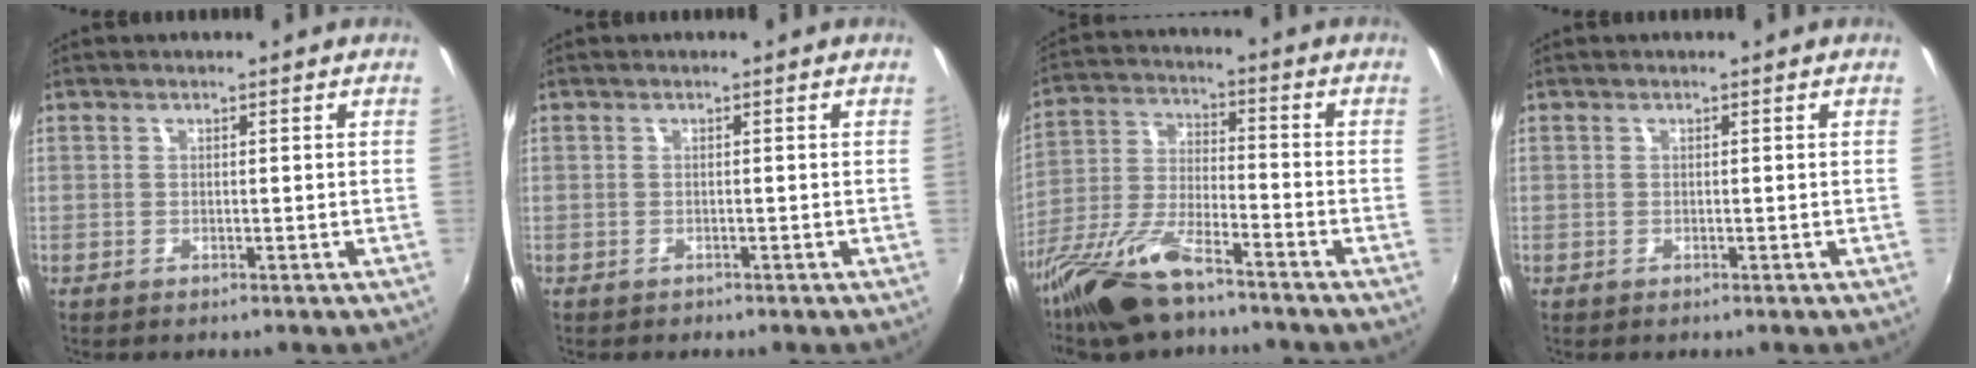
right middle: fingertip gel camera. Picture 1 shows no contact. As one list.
[{"total": 0.5, "force": [-0.3, 0.4, 0.0], "torque": [-0.002, -0.001, -0.003]}, {"total": 15.8, "force": [-11.7, 4.2, 9.7], "torque": [-0.213, -0.026, -0.228]}, {"total": 0.0}]